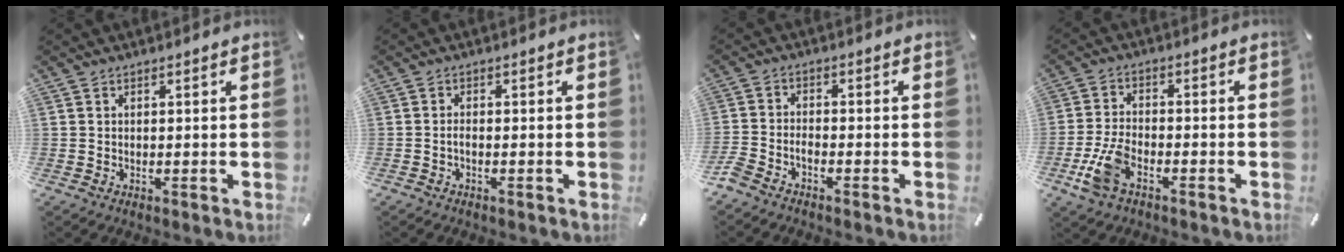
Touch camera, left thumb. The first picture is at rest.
{"total": 1.1, "force": [-0.7, 0.4, 0.8], "torque": [-0.019, -0.001, -0.013]}
{"total": 3.3, "force": [-2.8, 1.3, 1.2], "torque": [-0.040, 0.004, -0.057]}
{"total": 7.7, "force": [-3.6, 3.9, 5.5], "torque": [-0.131, -0.001, -0.068]}